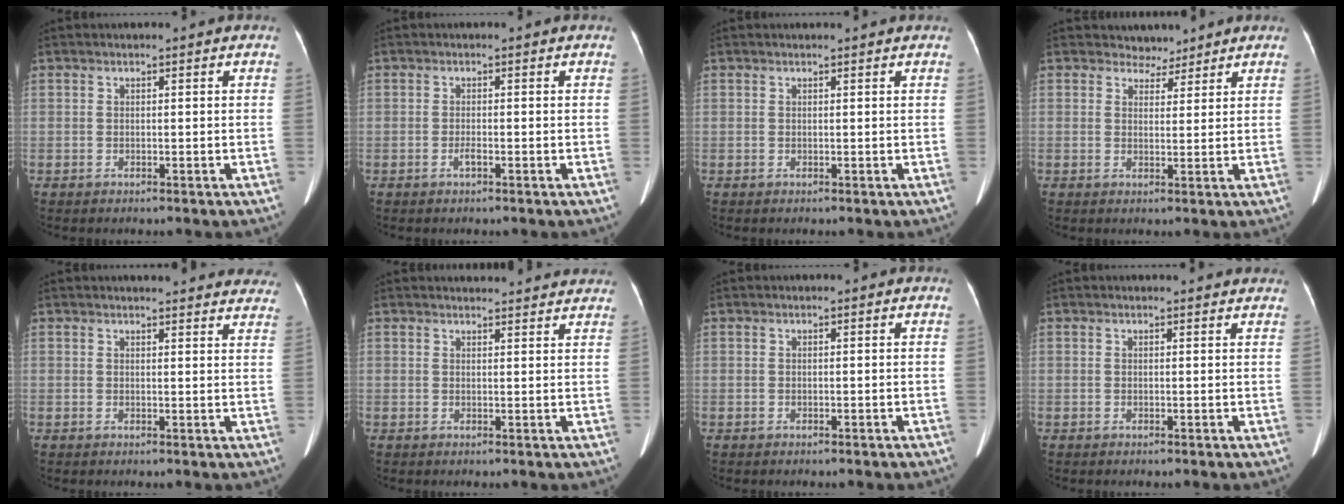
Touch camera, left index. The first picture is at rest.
{"total": 0.8, "force": [-0.4, 0.0, 0.7], "torque": [-0.014, 0.000, -0.007]}
{"total": 1.9, "force": [1.9, -0.1, 0.5], "torque": [-0.009, 0.008, 0.020]}
{"total": 3.0, "force": [2.6, 1.5, -0.5], "torque": [0.011, 0.002, 0.035]}
{"total": 16.7, "force": [15.8, 2.9, 4.6], "torque": [-0.032, -0.025, 0.164]}
{"total": 9.9, "force": [9.6, 1.4, 2.1], "torque": [-0.012, 0.014, 0.094]}
{"total": 0.0}
{"total": 3.4, "force": [3.3, 0.6, 0.6], "torque": [-0.011, 0.006, 0.026]}